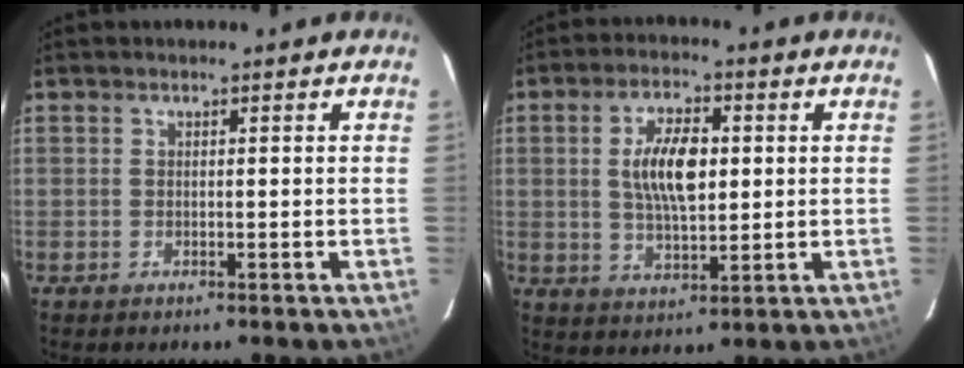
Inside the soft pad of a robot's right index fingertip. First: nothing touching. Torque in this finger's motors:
{"motor_torque": [0.63, -0.14, 0.31, 0.13]}